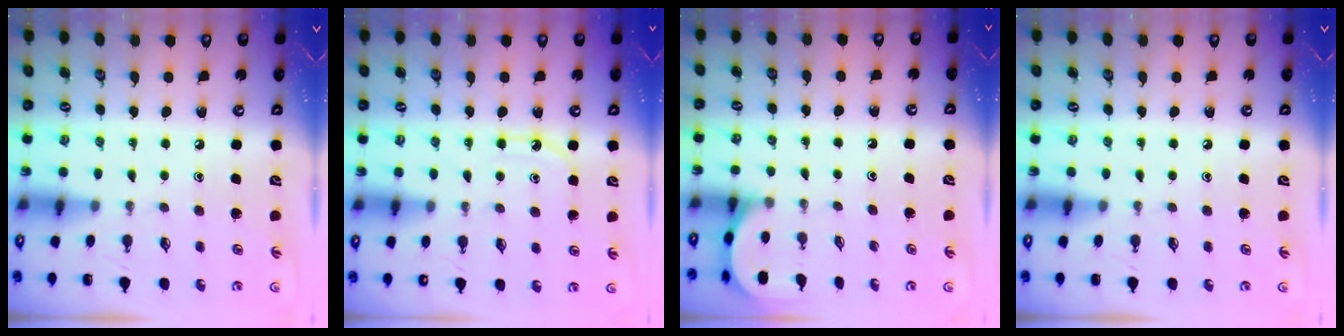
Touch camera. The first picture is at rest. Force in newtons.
{"total": 6.4, "press": 6.3, "slide": 0.8}
{"total": 2.5, "press": 2.5, "slide": 0.3}
{"total": 0.0}